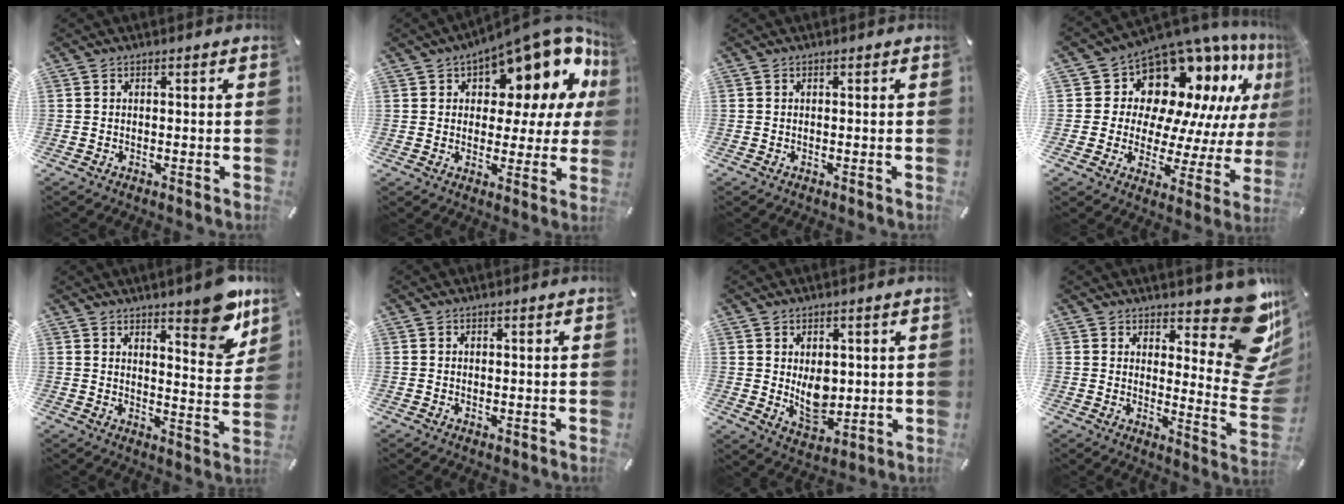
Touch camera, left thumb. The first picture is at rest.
{"total": 13.8, "force": [9.7, 6.2, 7.6], "torque": [-0.114, -0.081, 0.164]}
{"total": 0.0}
{"total": 14.0, "force": [9.7, 8.7, 4.9], "torque": [-0.073, -0.116, 0.167]}
{"total": 10.7, "force": [8.7, 2.9, 5.5], "torque": [-0.051, -0.073, 0.146]}
{"total": 0.5, "force": [0.3, 0.4, 0.2], "torque": [-0.004, 0.001, 0.005]}
{"total": 8.2, "force": [1.2, 6.0, 5.5], "torque": [-0.068, -0.014, 0.023]}
{"total": 18.4, "force": [10.8, 7.7, 12.8], "torque": [-0.136, -0.104, 0.183]}